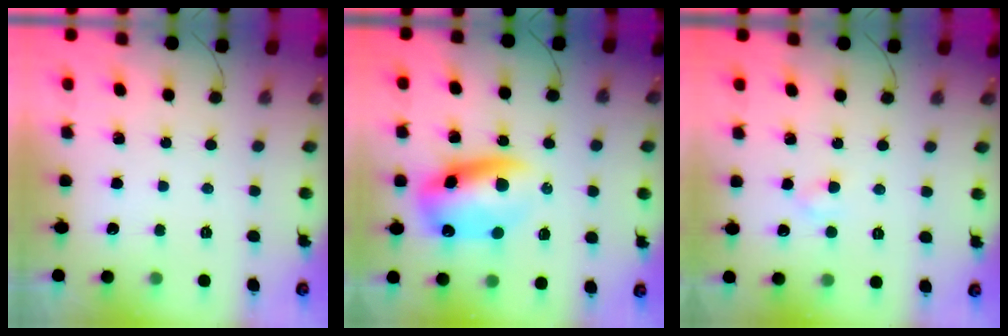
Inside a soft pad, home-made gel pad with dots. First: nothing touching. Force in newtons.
{"total": 11.5, "press": 11.1, "slide": 2.9}
{"total": 2.2, "press": 2.0, "slide": 0.8}